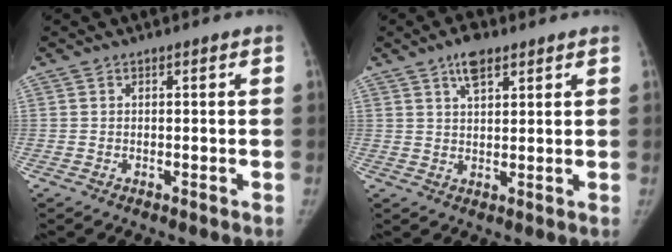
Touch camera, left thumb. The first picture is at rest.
{"total": 5.1, "force": [3.2, 2.3, 3.3], "torque": [-0.046, -0.012, 0.053]}